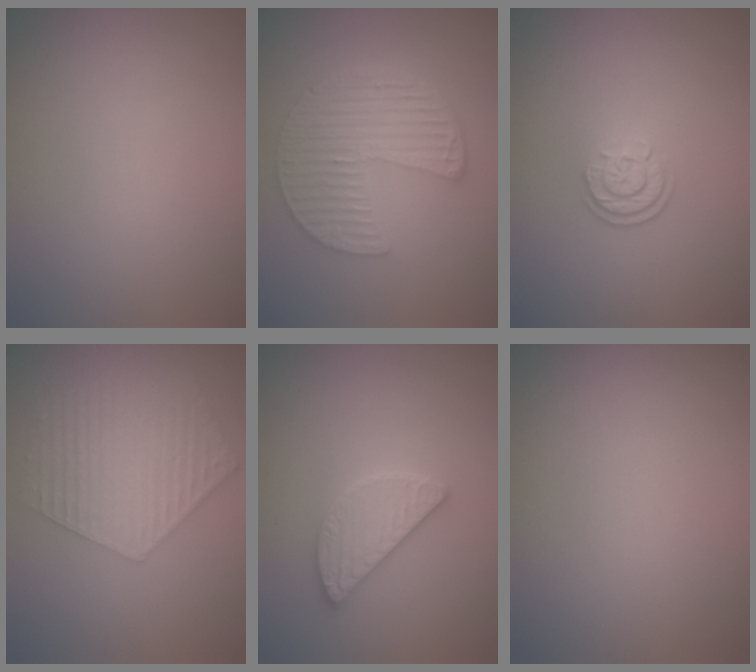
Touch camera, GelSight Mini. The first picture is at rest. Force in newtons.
{"total": 6.7, "press": 4.8, "slide": 4.6}
{"total": 2.2, "press": 1.8, "slide": 1.3}
{"total": 5.9, "press": 4.4, "slide": 4.0}
{"total": 2.8, "press": 2.8, "slide": 0.2}
{"total": 0.0}